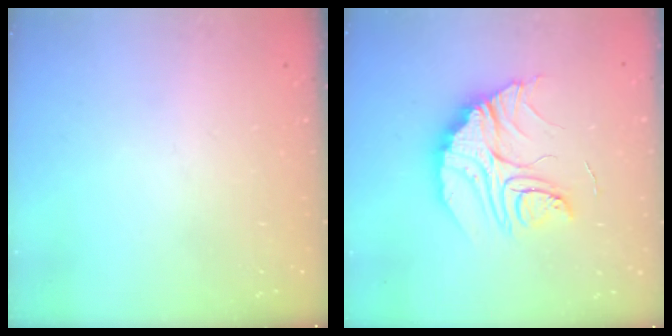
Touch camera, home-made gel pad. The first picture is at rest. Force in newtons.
{"total": 18.8, "press": 18.7, "slide": 1.6}